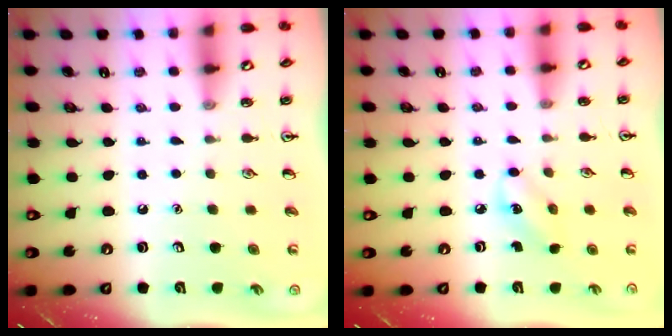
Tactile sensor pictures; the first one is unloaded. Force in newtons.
{"total": 3.6, "press": 3.4, "slide": 1.1}